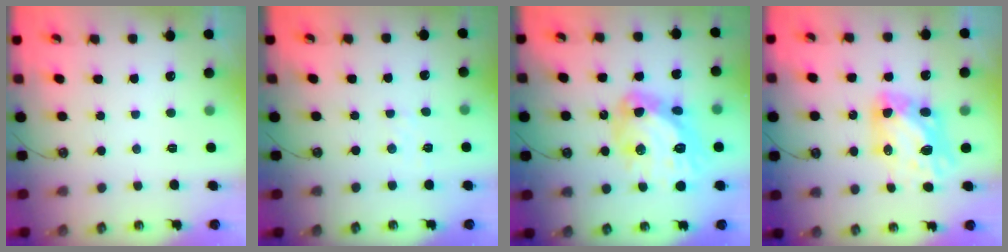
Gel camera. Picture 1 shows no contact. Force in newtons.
{"total": 2.5, "press": 2.5, "slide": 0.4}
{"total": 18.7, "press": 18.6, "slide": 1.6}
{"total": 9.0, "press": 9.0, "slide": 1.1}